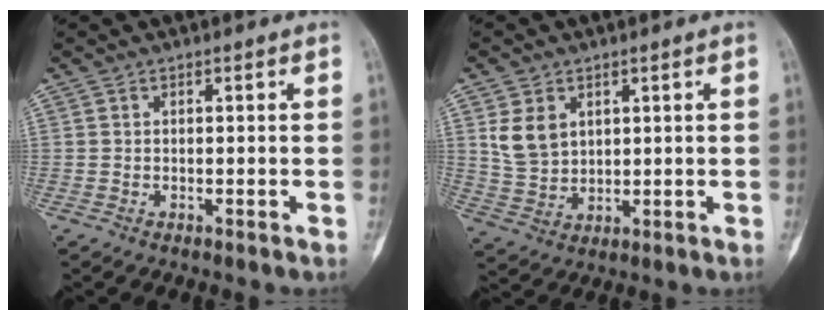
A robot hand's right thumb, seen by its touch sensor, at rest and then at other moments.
{"total": 6.8, "force": [2.4, 5.0, 3.8], "torque": [-0.057, -0.011, 0.060]}